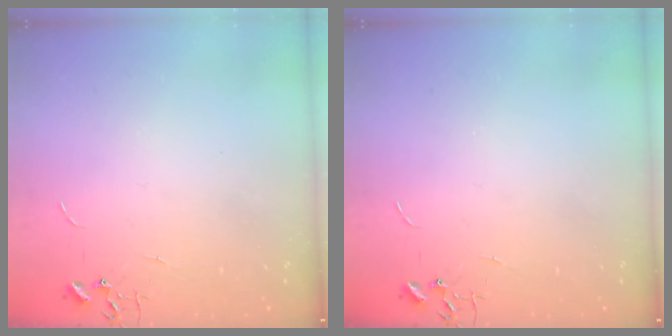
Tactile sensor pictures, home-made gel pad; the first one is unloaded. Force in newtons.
{"total": 0.0}